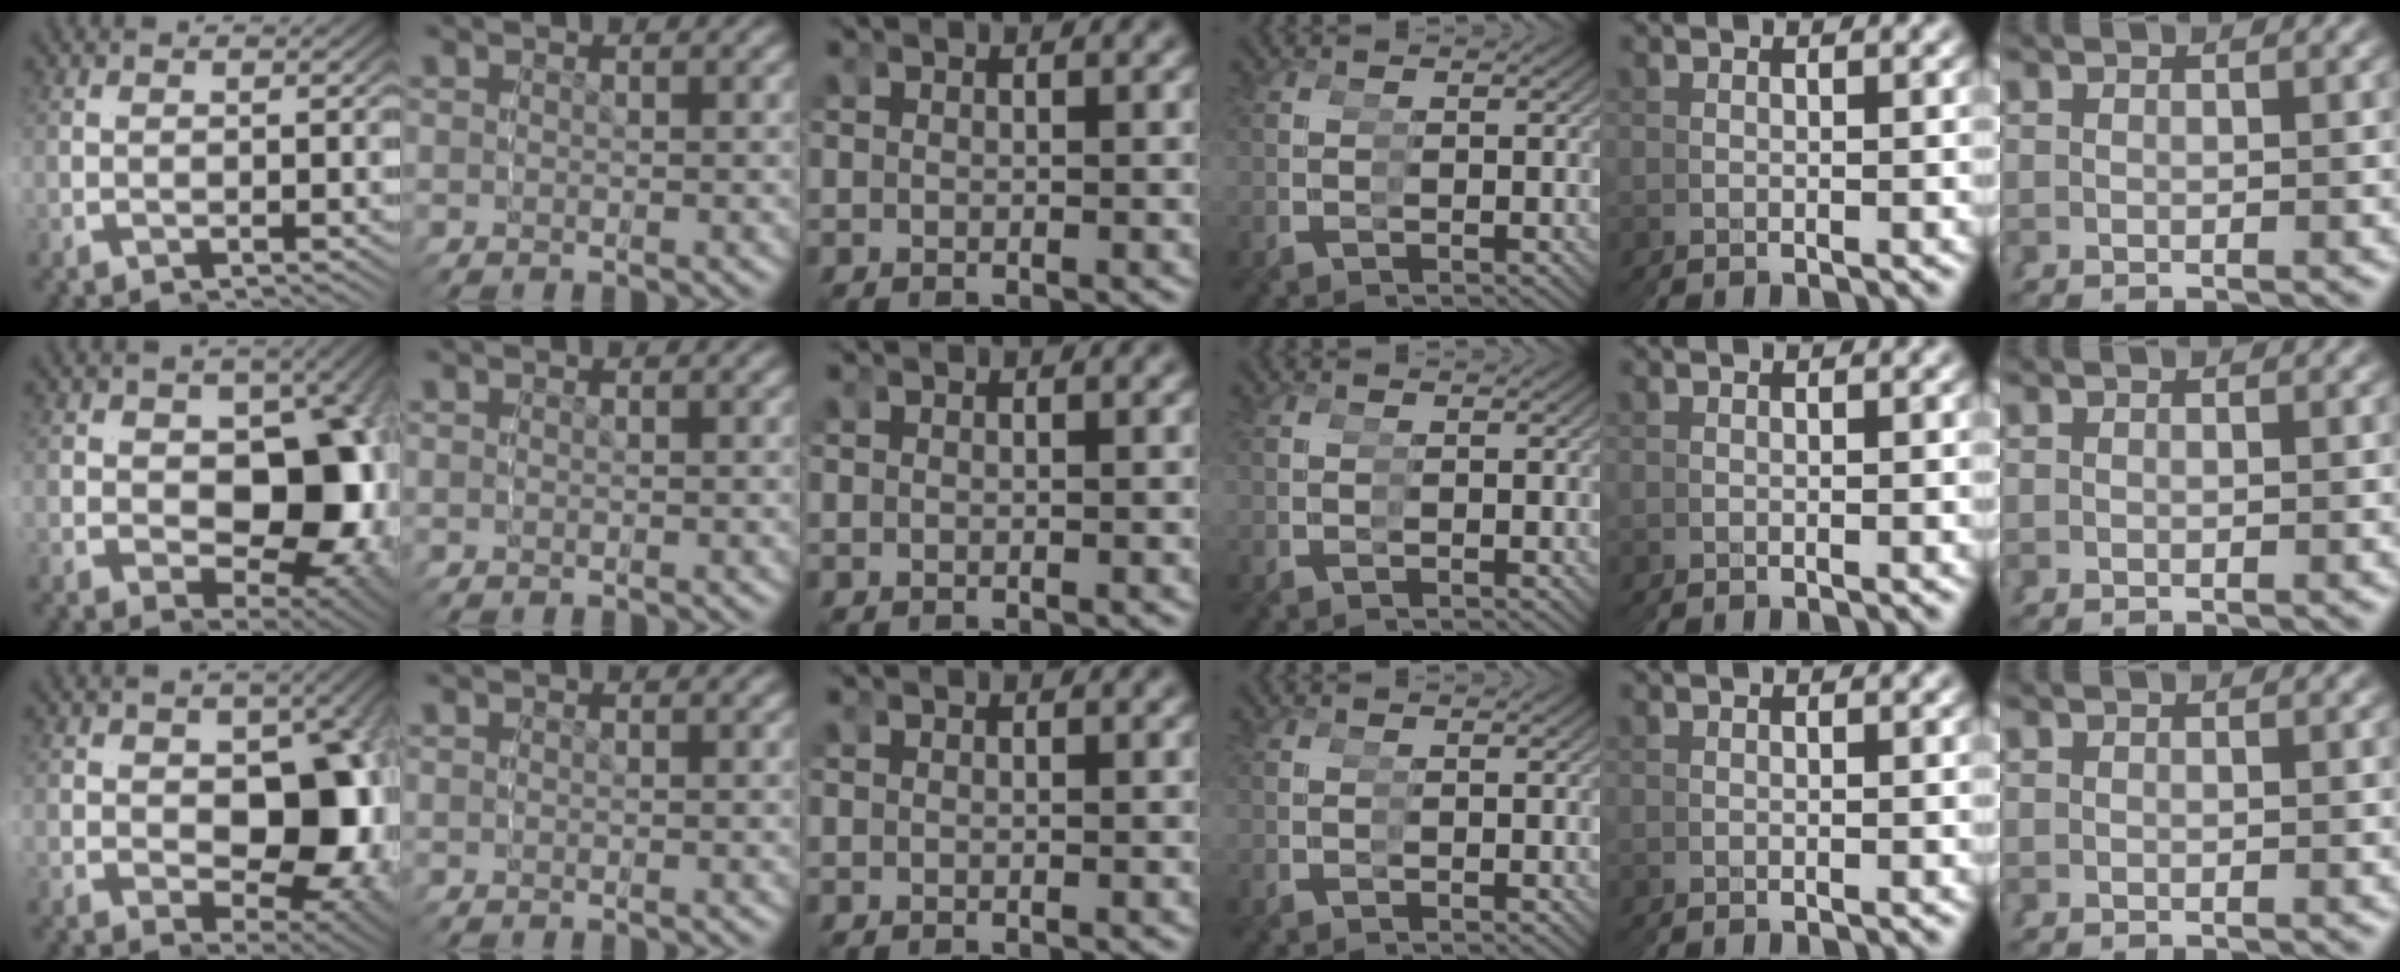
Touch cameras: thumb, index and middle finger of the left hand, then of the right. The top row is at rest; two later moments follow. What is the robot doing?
{"motion": "grasp_and_lifting", "object": "condiment"}